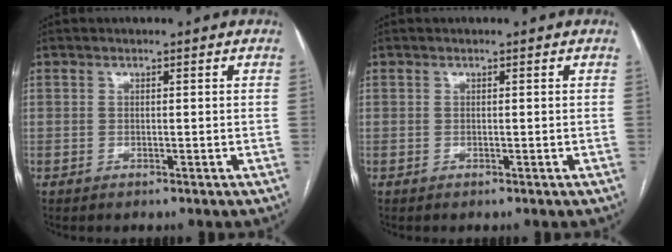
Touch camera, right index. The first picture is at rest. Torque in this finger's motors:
{"motor_torque": [0.00, 0.00, 0.00, 0.00]}